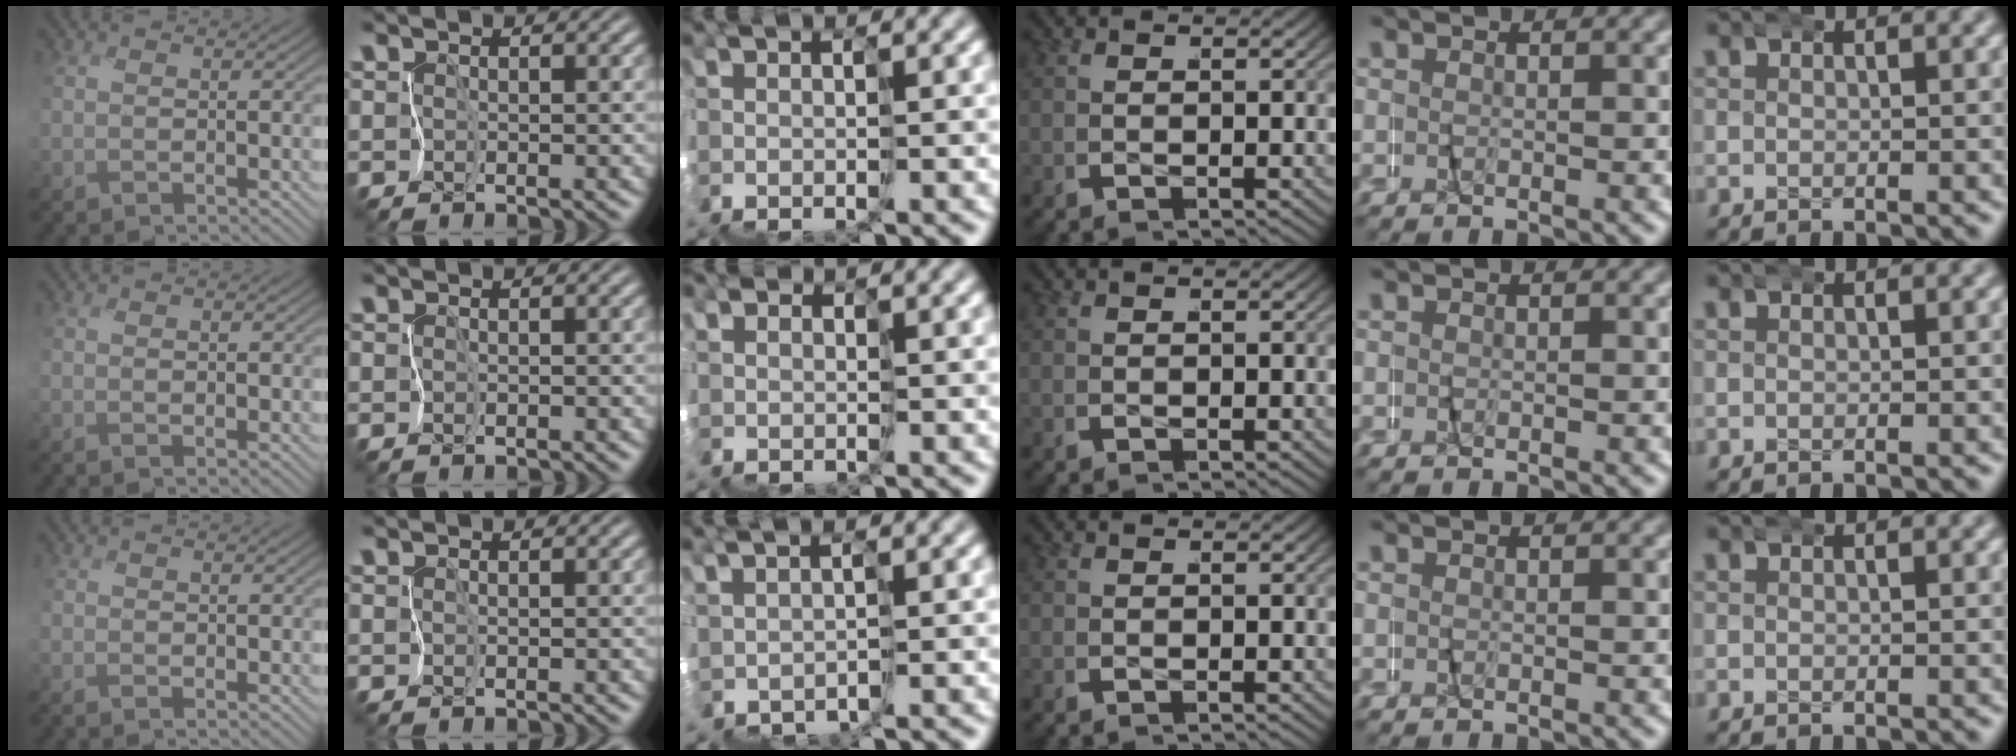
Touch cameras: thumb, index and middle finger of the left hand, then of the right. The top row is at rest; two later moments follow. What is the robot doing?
{"motion": "wrap", "object": "netting"}